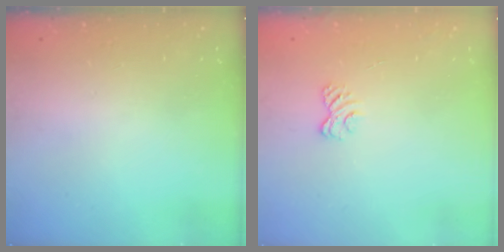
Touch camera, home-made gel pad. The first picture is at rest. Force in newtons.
{"total": 2.5, "press": 2.2, "slide": 1.2}